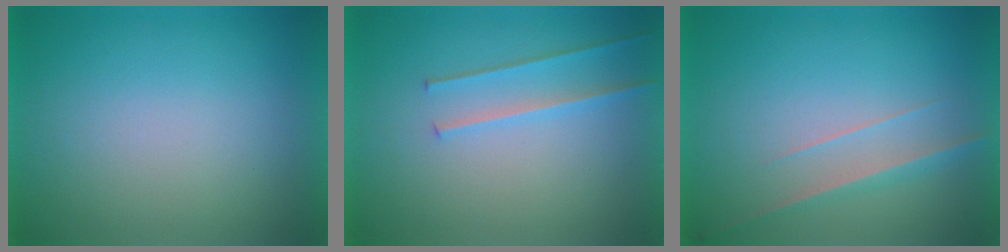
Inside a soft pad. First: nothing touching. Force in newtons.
{"total": 2.2}
{"total": 2.8}